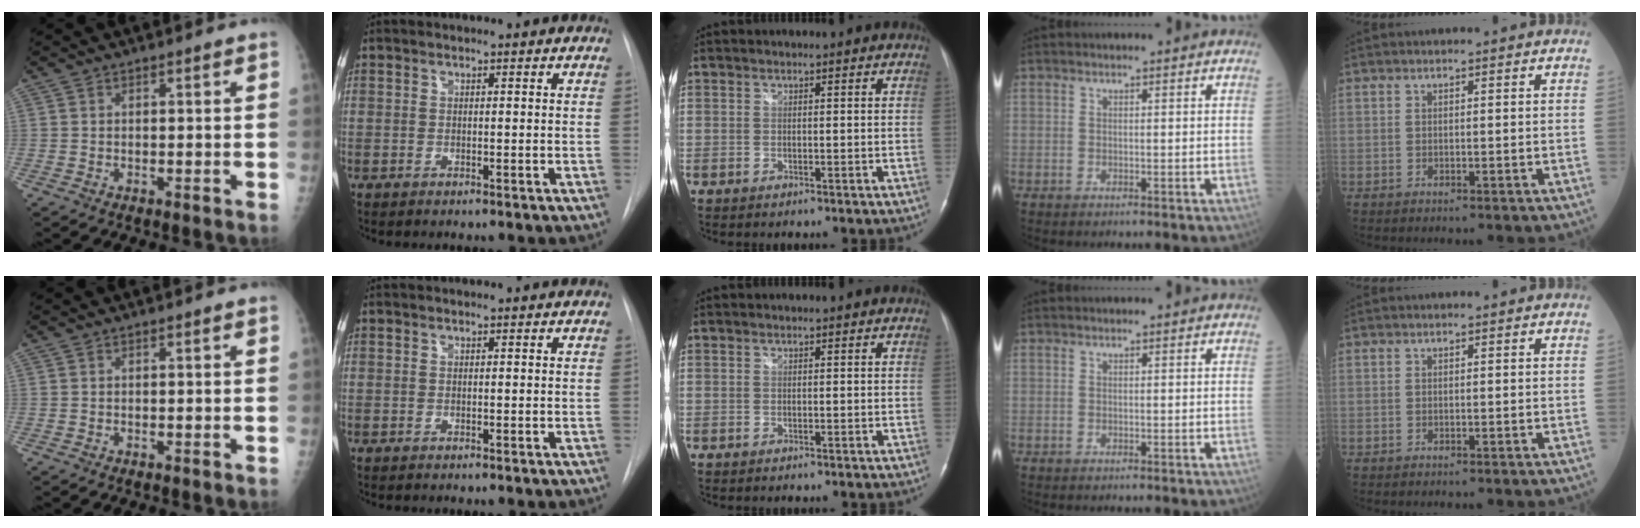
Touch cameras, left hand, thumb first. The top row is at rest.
{}